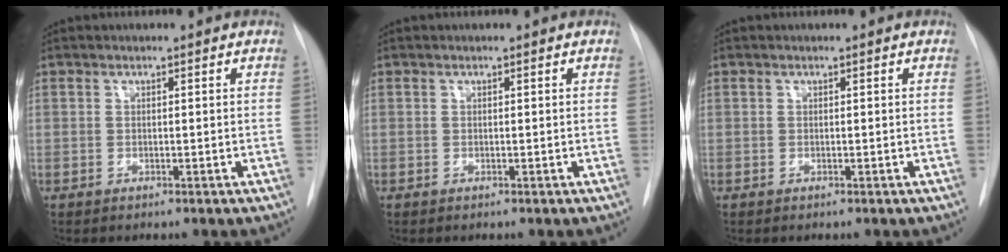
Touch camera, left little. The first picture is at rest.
{"total": 0.0}
{"total": 0.0}